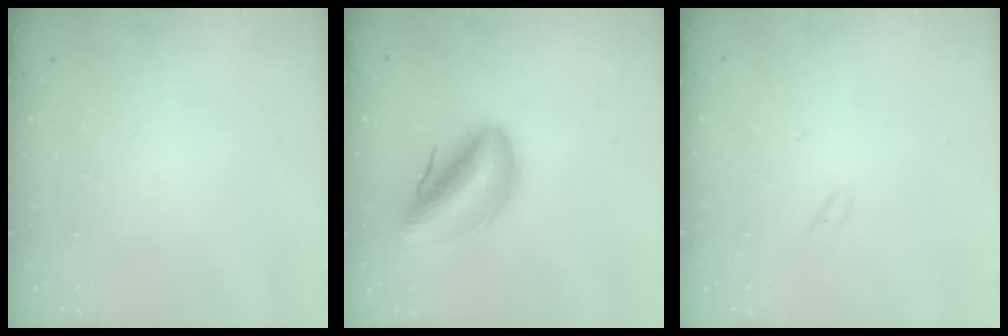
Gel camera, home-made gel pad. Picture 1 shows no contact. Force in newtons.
{"total": 13.3, "press": 12.8, "slide": 3.6}
{"total": 1.6, "press": 1.5, "slide": 0.6}